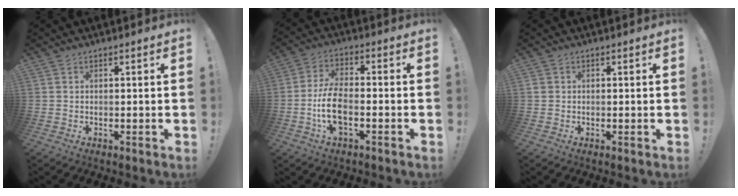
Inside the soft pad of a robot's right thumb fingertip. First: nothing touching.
{"total": 10.6, "force": [-3.3, 4.9, 8.8], "torque": [-0.186, 0.003, -0.059]}
{"total": 1.1, "force": [0.2, 1.0, 0.2], "torque": [-0.012, 0.007, 0.005]}